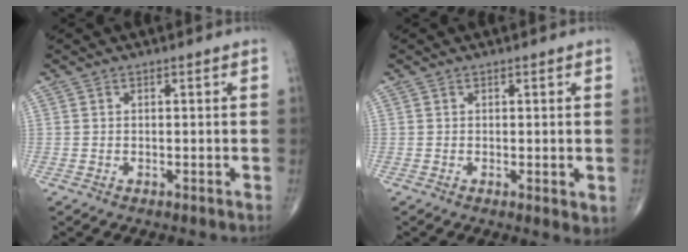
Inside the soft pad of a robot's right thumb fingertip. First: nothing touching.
{"total": 2.1, "force": [0.0, 0.7, 2.0], "torque": [-0.028, -0.010, -0.002]}